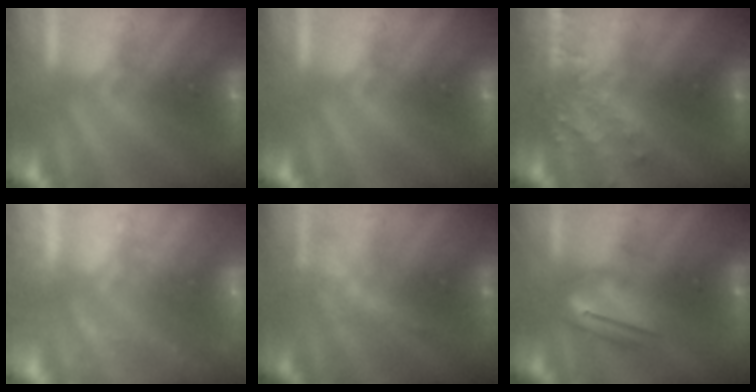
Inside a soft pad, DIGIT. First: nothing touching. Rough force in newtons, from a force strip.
{"total": 0.0}
{"total": 3.1}
{"total": 2.2}
{"total": 2.2}
{"total": 3.5}